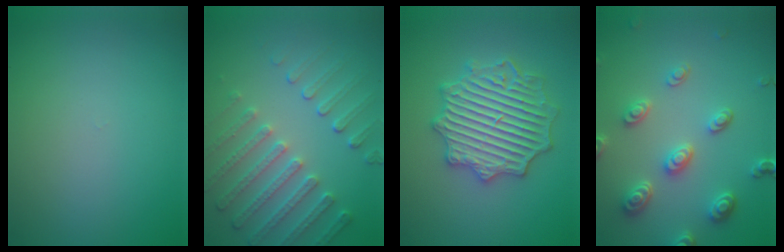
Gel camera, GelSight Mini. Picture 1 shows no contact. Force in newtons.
{"total": 5.1, "press": 3.9, "slide": 3.3}
{"total": 6.5, "press": 6.5, "slide": 1.0}
{"total": 4.6, "press": 3.7, "slide": 2.8}